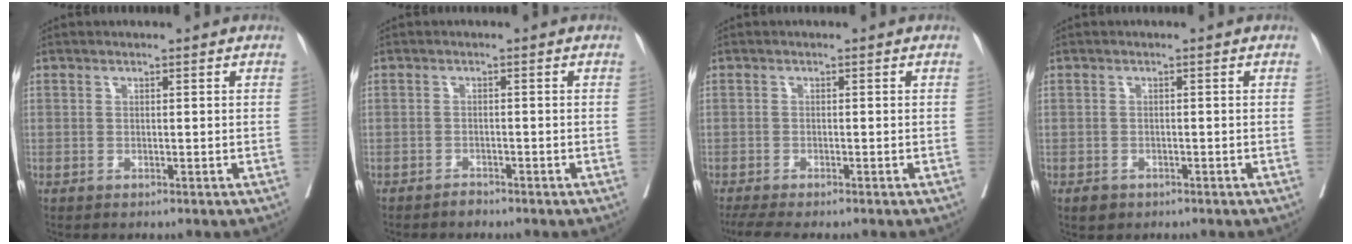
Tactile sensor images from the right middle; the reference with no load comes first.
{"total": 1.1, "force": [-1.1, 0.2, 0.1], "torque": [-0.004, 0.000, -0.018]}
{"total": 4.8, "force": [-4.1, 0.3, 2.6], "torque": [-0.036, -0.011, -0.066]}
{"total": 1.6, "force": [-1.1, 1.1, 0.6], "torque": [-0.011, 0.002, -0.012]}